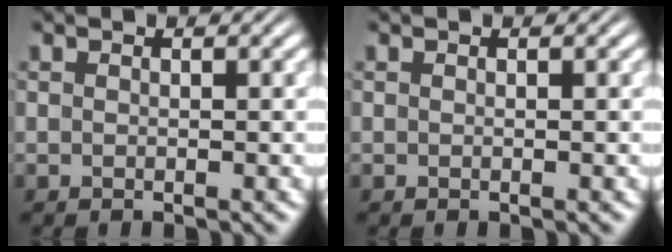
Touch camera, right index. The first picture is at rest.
{"total": 0.0}